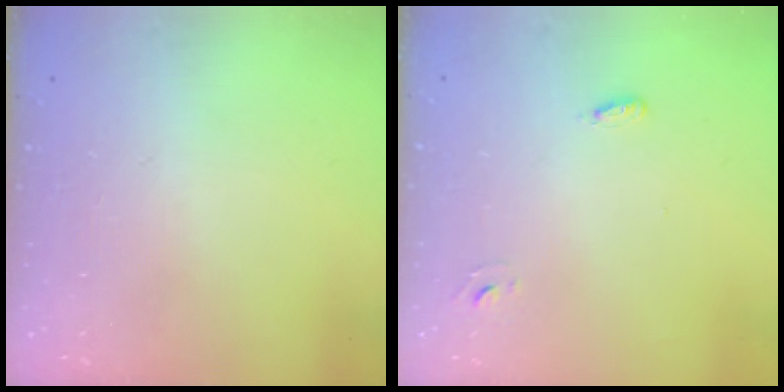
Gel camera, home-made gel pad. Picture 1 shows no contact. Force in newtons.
{"total": 2.6, "press": 2.5, "slide": 0.6}